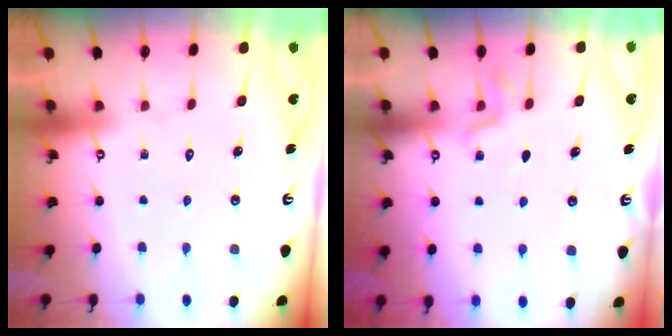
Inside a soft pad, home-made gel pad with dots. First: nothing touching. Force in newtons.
{"total": 5.8, "press": 5.5, "slide": 2.0}